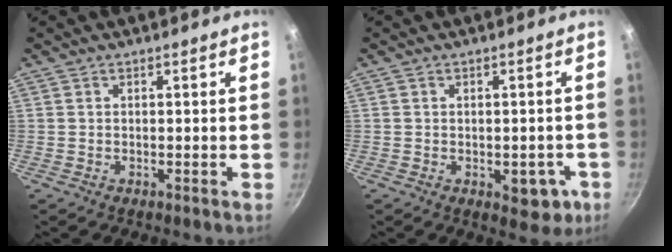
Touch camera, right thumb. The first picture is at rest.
{"total": 6.1, "force": [-2.0, 3.7, 4.4], "torque": [-0.021, 0.011, -0.019]}